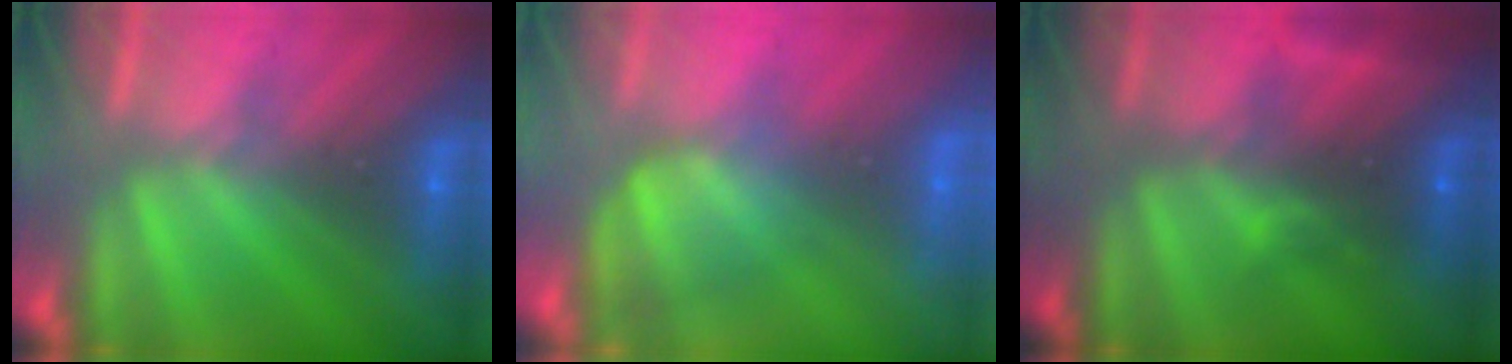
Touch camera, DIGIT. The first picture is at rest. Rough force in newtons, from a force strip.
{"total": 3.3}
{"total": 2.6}